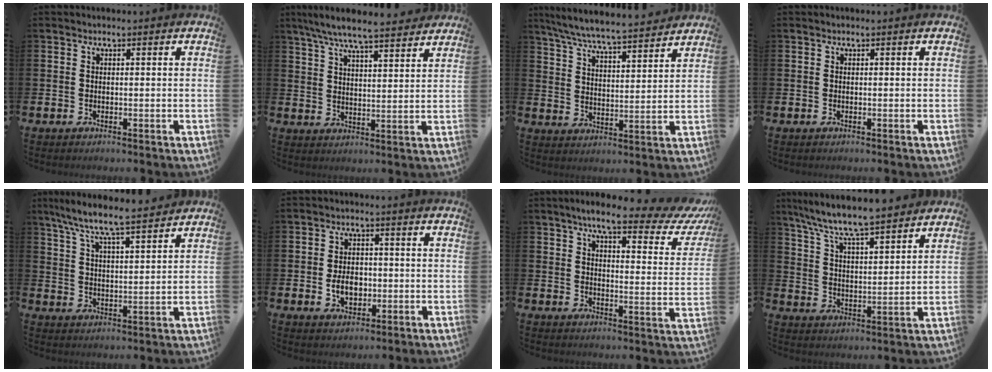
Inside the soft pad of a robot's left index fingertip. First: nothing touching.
{"total": 7.6, "force": [7.1, 0.6, 2.7], "torque": [-0.072, -0.034, 0.126]}
{"total": 7.1, "force": [6.8, 0.1, 2.0], "torque": [-0.065, -0.047, 0.118]}
{"total": 0.0}
{"total": 7.5, "force": [7.1, 0.3, 2.4], "torque": [-0.081, -0.046, 0.124]}
{"total": 4.2, "force": [-0.8, 3.0, 2.9], "torque": [-0.041, 0.002, -0.020]}
{"total": 7.6, "force": [6.1, 1.6, 4.3], "torque": [-0.079, -0.038, 0.094]}
{"total": 8.3, "force": [7.8, 0.5, 2.7], "torque": [-0.089, -0.050, 0.140]}